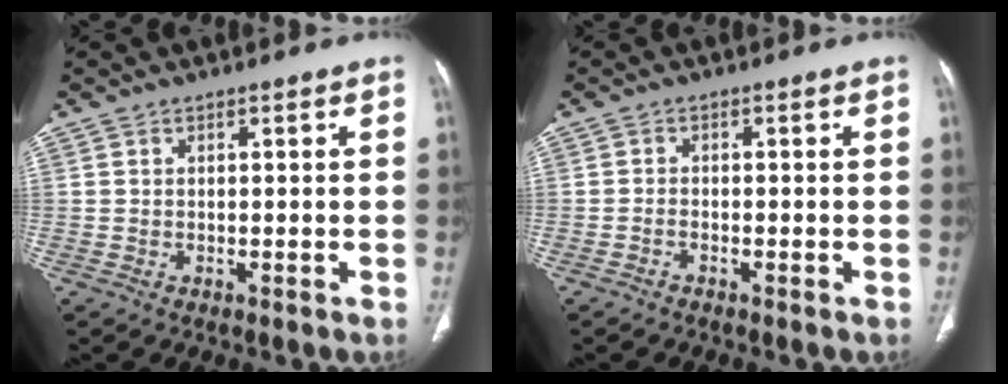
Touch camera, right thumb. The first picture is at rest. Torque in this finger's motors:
{"motor_torque": [-0.48, -0.34, -0.48, 0.28, -0.07]}